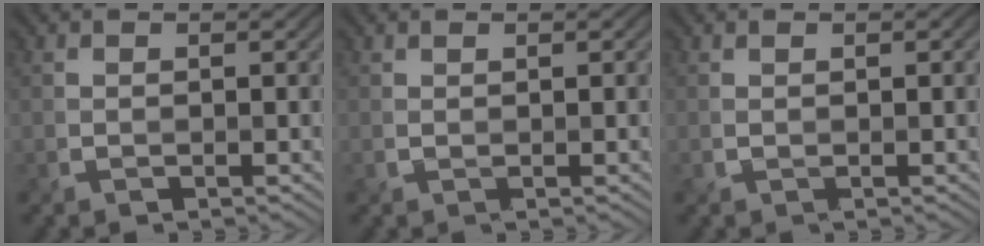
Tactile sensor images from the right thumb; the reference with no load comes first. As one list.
[{"total": 0.5, "force": [0.3, -0.1, 0.4], "torque": [-0.009, 0.002, 0.007]}, {"total": 0.8, "force": [0.2, 0.2, 0.8], "torque": [-0.016, 0.004, 0.004]}]